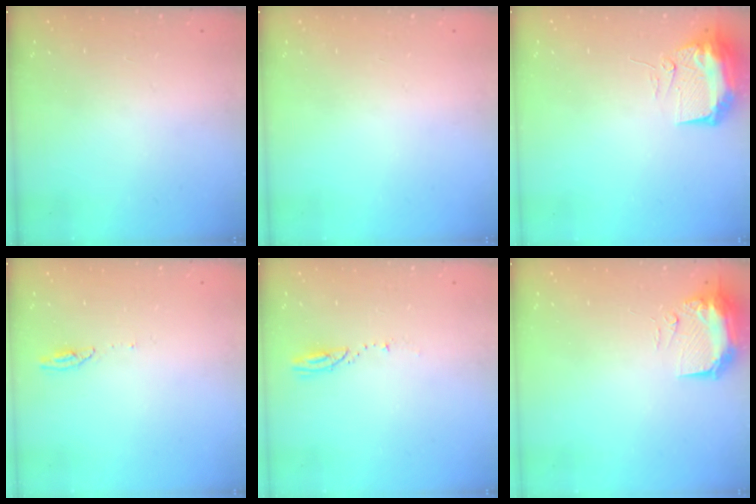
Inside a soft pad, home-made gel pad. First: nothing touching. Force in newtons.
{"total": 0.0}
{"total": 9.8, "press": 9.7, "slide": 1.2}
{"total": 3.5, "press": 3.5, "slide": 0.3}
{"total": 3.2, "press": 3.2, "slide": 0.4}
{"total": 11.4, "press": 10.0, "slide": 5.4}